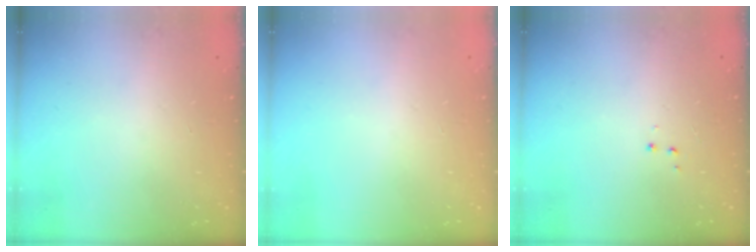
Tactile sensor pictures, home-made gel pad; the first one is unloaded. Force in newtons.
{"total": 0.0}
{"total": 3.3, "press": 3.3, "slide": 0.4}